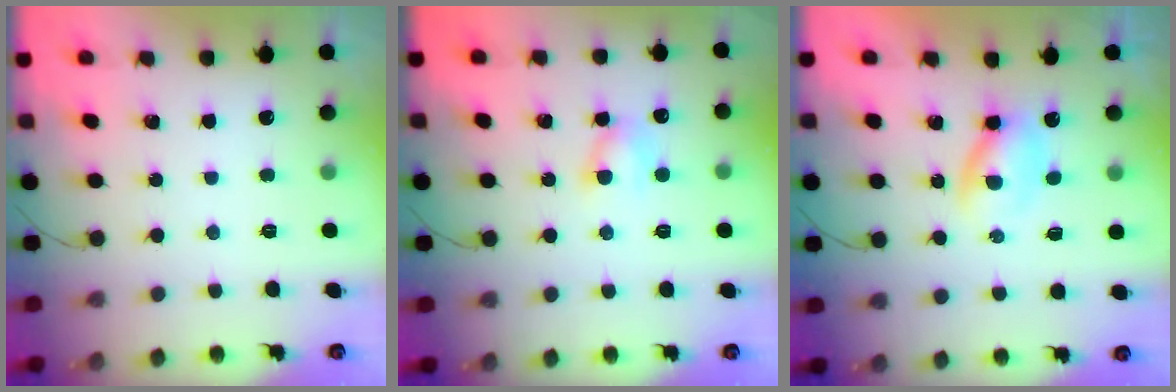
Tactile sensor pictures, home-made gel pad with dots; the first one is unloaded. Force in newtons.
{"total": 5.1, "press": 5.1, "slide": 0.7}
{"total": 3.2, "press": 3.0, "slide": 1.2}